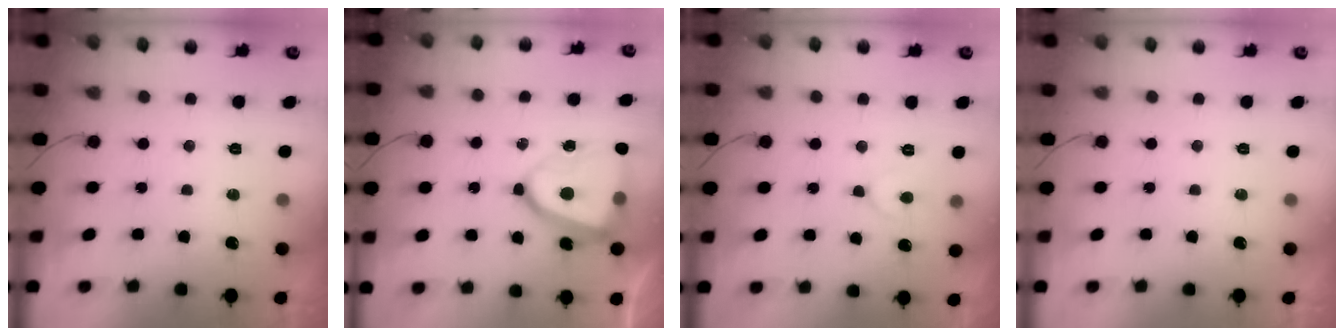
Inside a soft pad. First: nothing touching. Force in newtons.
{"total": 16.3, "press": 16.2, "slide": 1.7}
{"total": 5.3, "press": 5.3, "slide": 0.6}
{"total": 0.0}